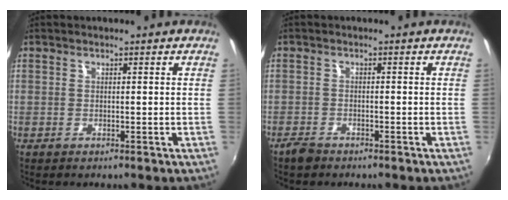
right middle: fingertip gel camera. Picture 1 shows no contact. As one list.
[{"total": 2.3, "force": [-2.0, 0.9, 0.7], "torque": [-0.025, -0.002, -0.041]}]